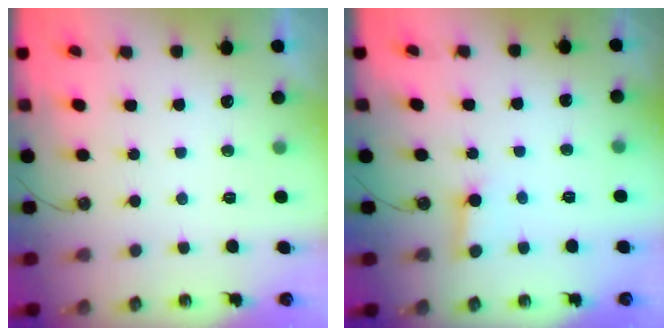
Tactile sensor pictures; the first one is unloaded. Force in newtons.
{"total": 2.6, "press": 2.5, "slide": 0.3}